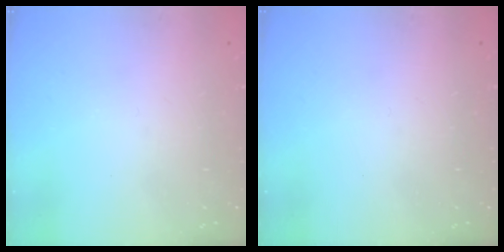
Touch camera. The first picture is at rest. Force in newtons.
{"total": 0.0}